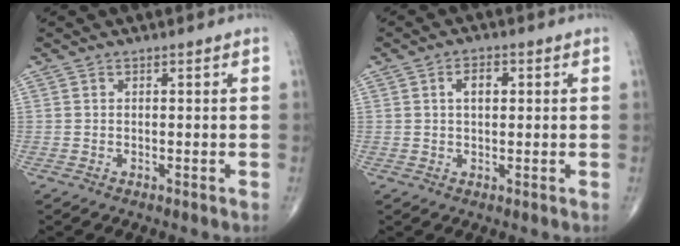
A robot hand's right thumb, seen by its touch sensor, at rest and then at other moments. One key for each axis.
{"total": 3.6, "fx": 0.9, "fy": 2.1, "fz": 2.9, "tx": -0.041, "ty": 0.005, "tz": 0.012}